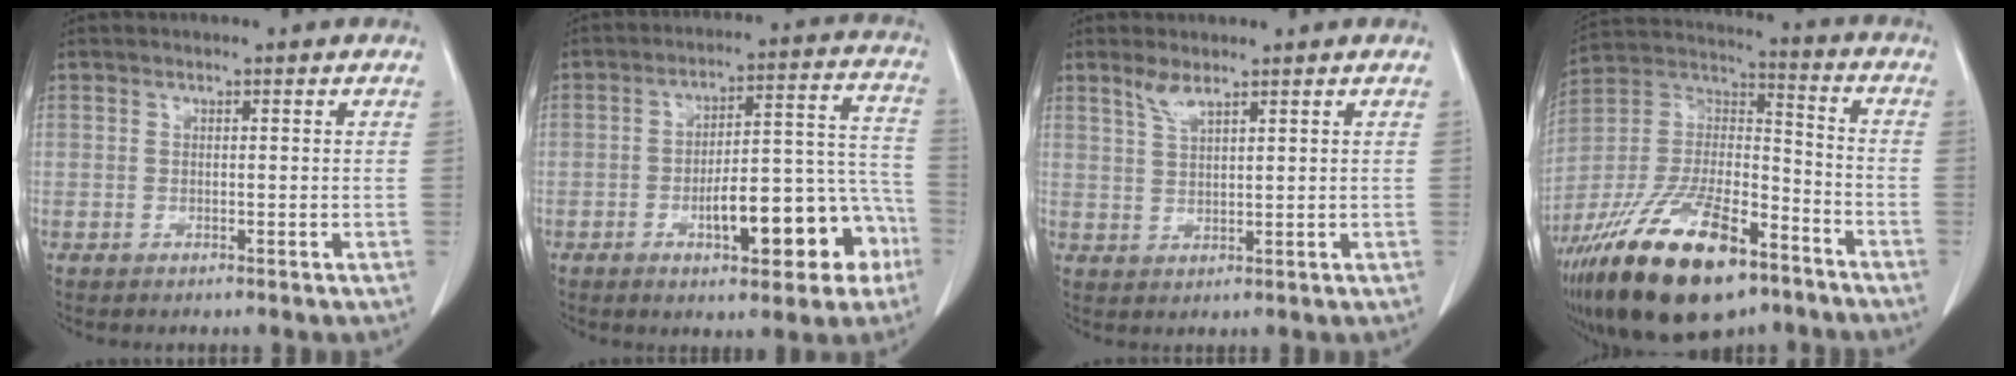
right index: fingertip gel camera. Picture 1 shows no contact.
{"total": 16.2, "force": [-6.5, 5.4, 13.8], "torque": [-0.166, 0.051, -0.081]}
{"total": 3.2, "force": [2.3, 0.8, 2.0], "torque": [-0.047, 0.003, 0.052]}
{"total": 26.8, "force": [-16.9, 9.8, 18.3], "torque": [-0.378, -0.014, -0.292]}